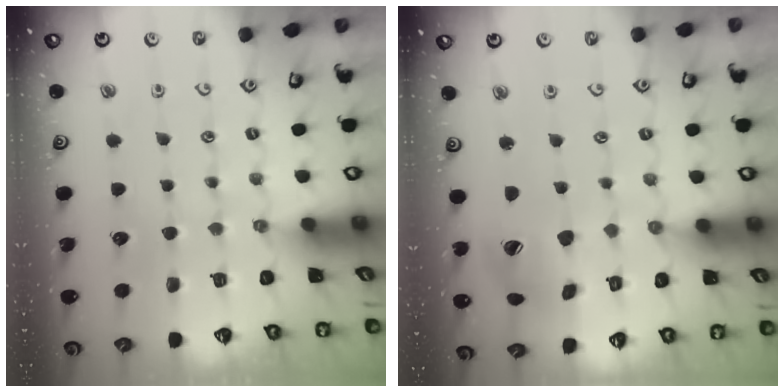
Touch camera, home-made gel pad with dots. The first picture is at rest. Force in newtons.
{"total": 10.8, "press": 10.7, "slide": 1.4}